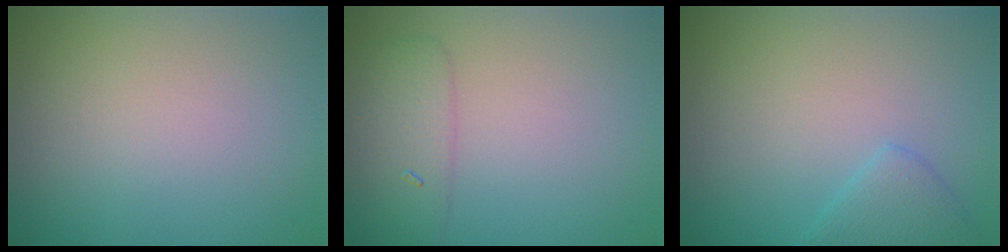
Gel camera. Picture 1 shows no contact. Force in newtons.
{"total": 3.0, "press": 3.0, "slide": 0.2}
{"total": 2.2, "press": 2.2, "slide": 0.2}